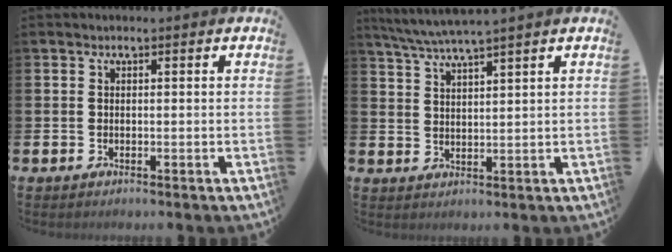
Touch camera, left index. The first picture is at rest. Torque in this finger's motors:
{"motor_torque": [-0.21, -0.52, 0.50, 0.17]}